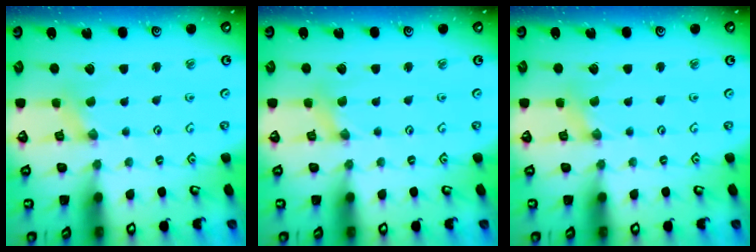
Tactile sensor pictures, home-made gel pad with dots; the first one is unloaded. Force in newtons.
{"total": 0.0}
{"total": 0.0}